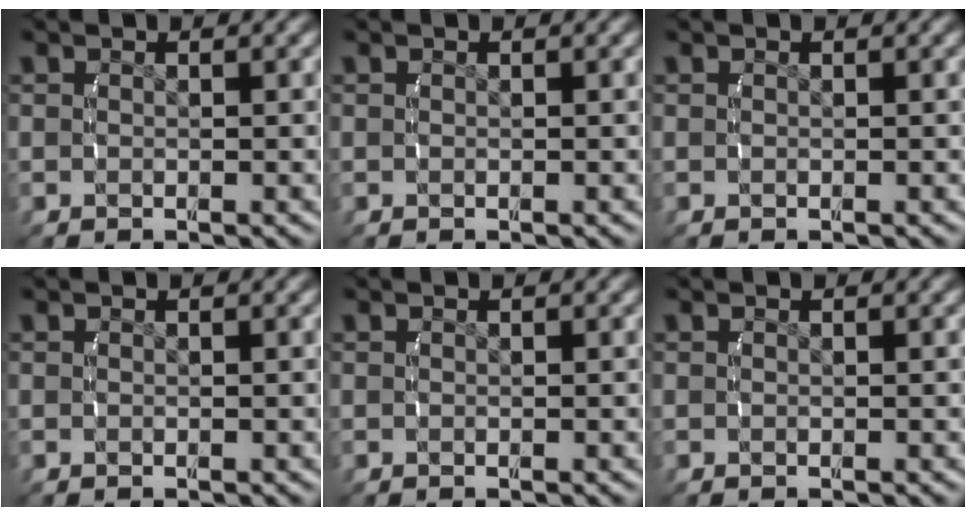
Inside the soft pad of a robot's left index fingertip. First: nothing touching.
{"total": 0.0}
{"total": 0.0}
{"total": 0.0}
{"total": 0.0}
{"total": 0.0}